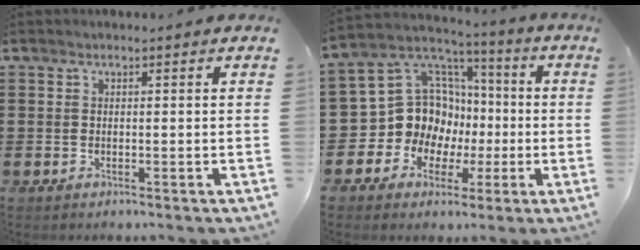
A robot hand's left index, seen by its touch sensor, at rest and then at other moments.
{"total": 13.0, "force": [-1.0, 11.9, 5.0], "torque": [-0.159, -0.011, -0.010]}